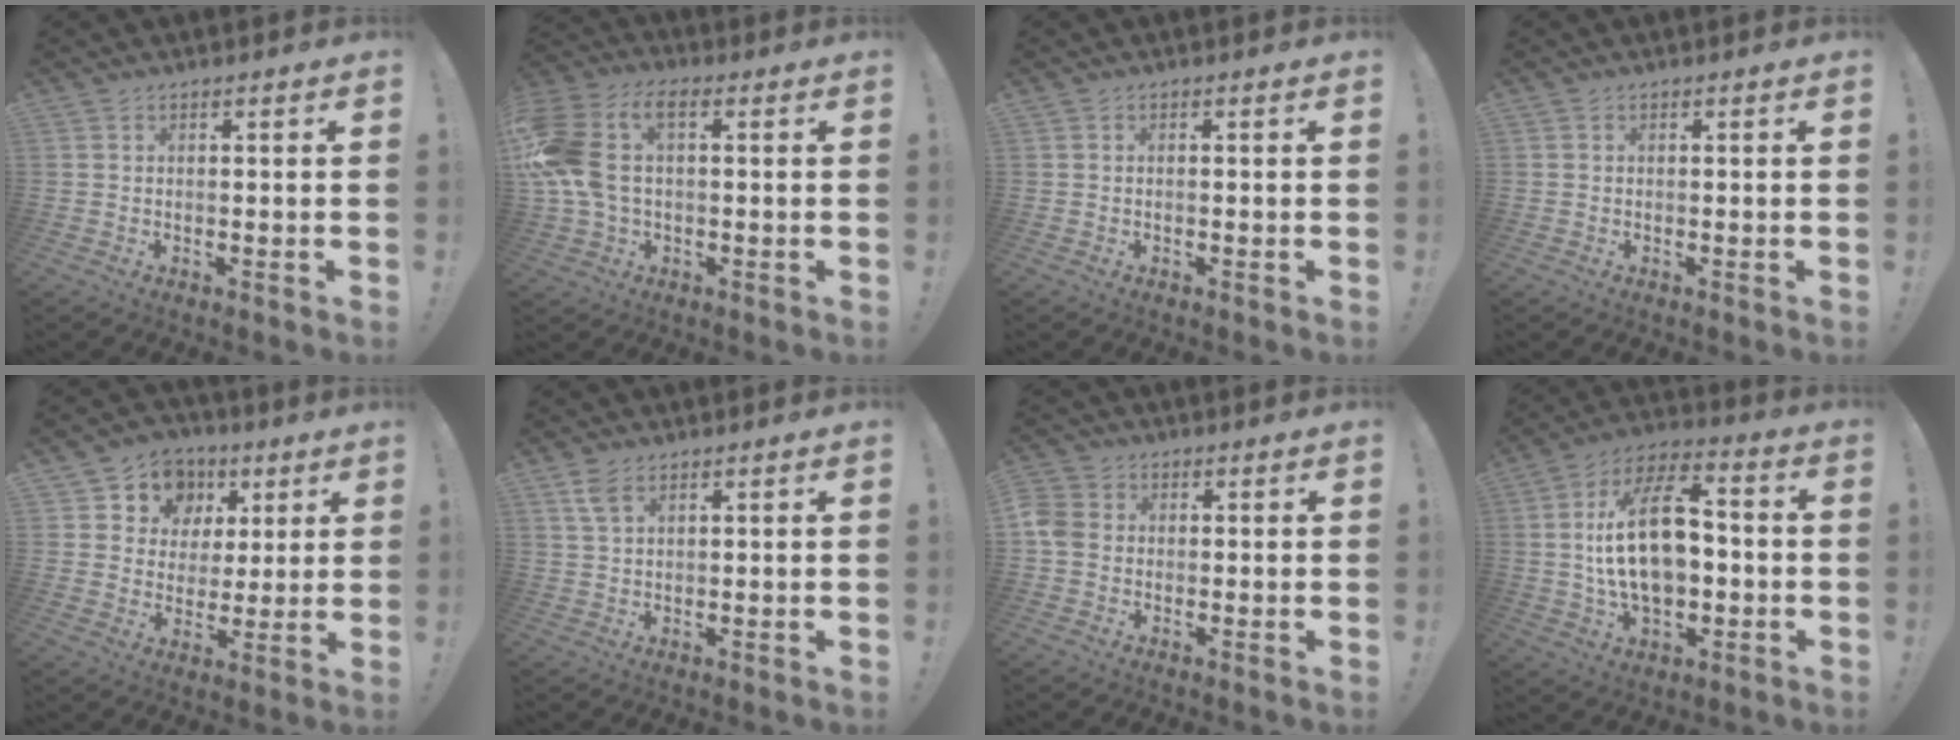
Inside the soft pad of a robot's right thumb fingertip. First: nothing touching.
{"total": 14.4, "force": [2.2, 9.0, 11.0], "torque": [-0.235, -0.001, 0.039]}
{"total": 0.0}
{"total": 0.0}
{"total": 10.6, "force": [4.0, 9.4, 2.9], "torque": [-0.046, -0.021, 0.082]}
{"total": 4.5, "force": [2.5, 2.2, 3.1], "torque": [-0.048, -0.008, 0.044]}
{"total": 4.9, "force": [-0.6, 4.1, 2.5], "torque": [-0.059, 0.012, -0.010]}
{"total": 19.8, "force": [-0.2, 11.6, 16.1], "torque": [-0.279, 0.016, -0.003]}